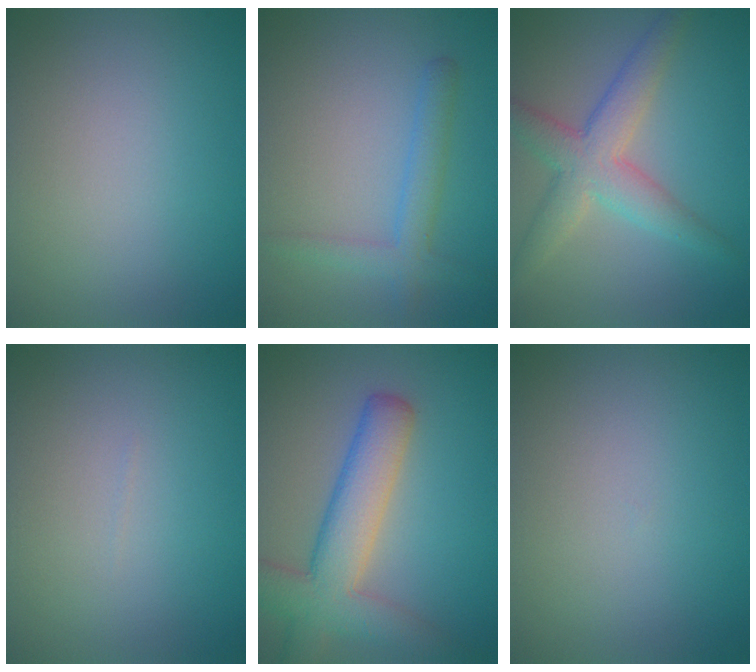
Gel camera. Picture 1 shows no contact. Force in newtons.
{"total": 2.7, "press": 2.7, "slide": 0.1}
{"total": 4.7, "press": 4.7, "slide": 0.2}
{"total": 0.0}
{"total": 6.9, "press": 6.9, "slide": 0.5}
{"total": 0.0}